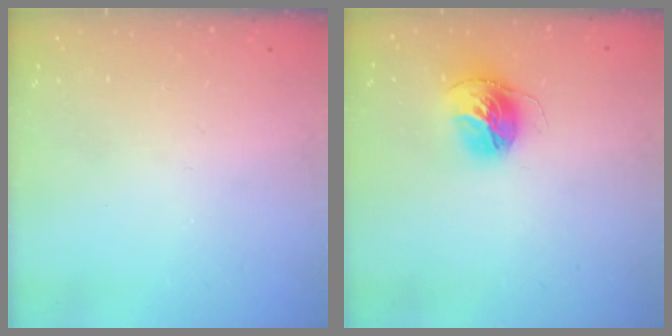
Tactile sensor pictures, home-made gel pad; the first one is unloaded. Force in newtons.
{"total": 13.9, "press": 13.8, "slide": 1.4}